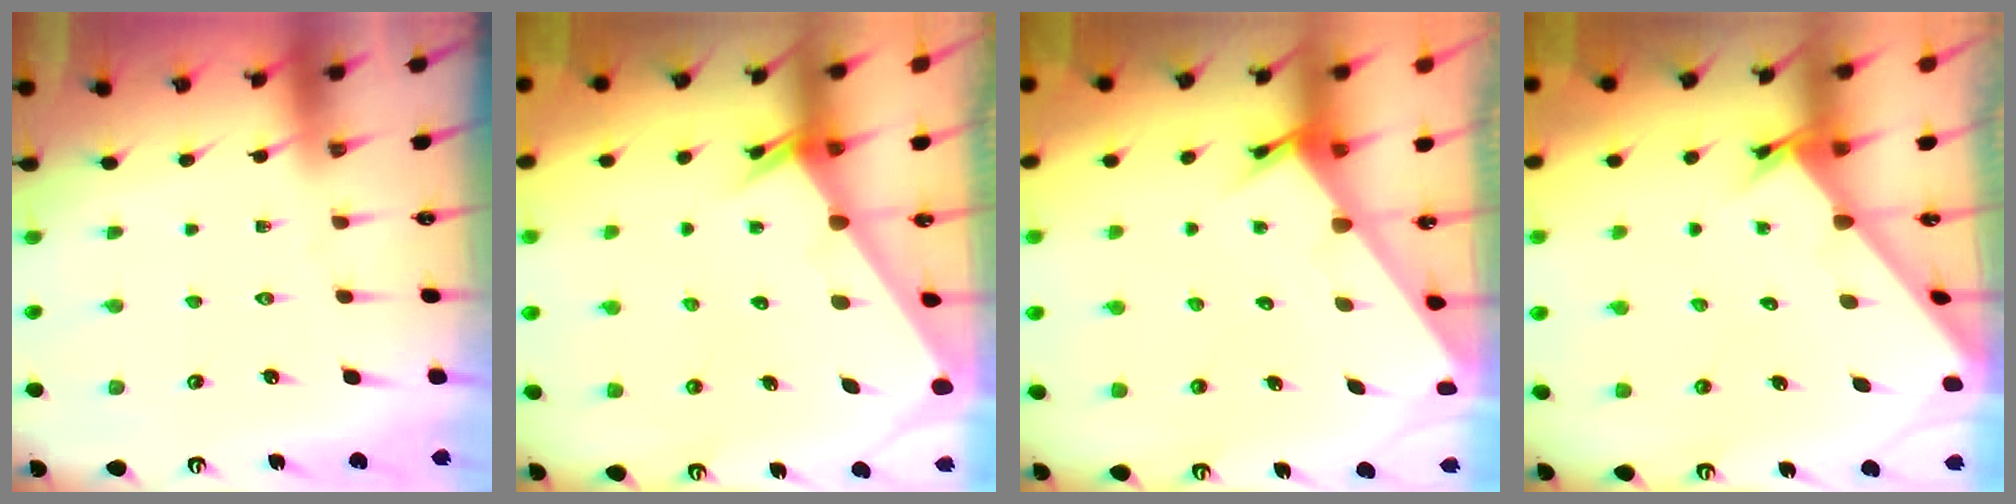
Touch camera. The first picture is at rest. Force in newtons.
{"total": 2.3, "press": 2.3, "slide": 0.1}
{"total": 3.4, "press": 3.4, "slide": 0.0}
{"total": 2.2, "press": 2.2, "slide": 0.0}